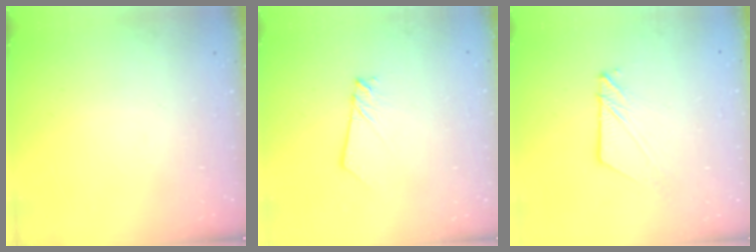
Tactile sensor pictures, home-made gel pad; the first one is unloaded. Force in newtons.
{"total": 2.5, "press": 2.5, "slide": 0.1}
{"total": 7.9, "press": 7.8, "slide": 0.4}